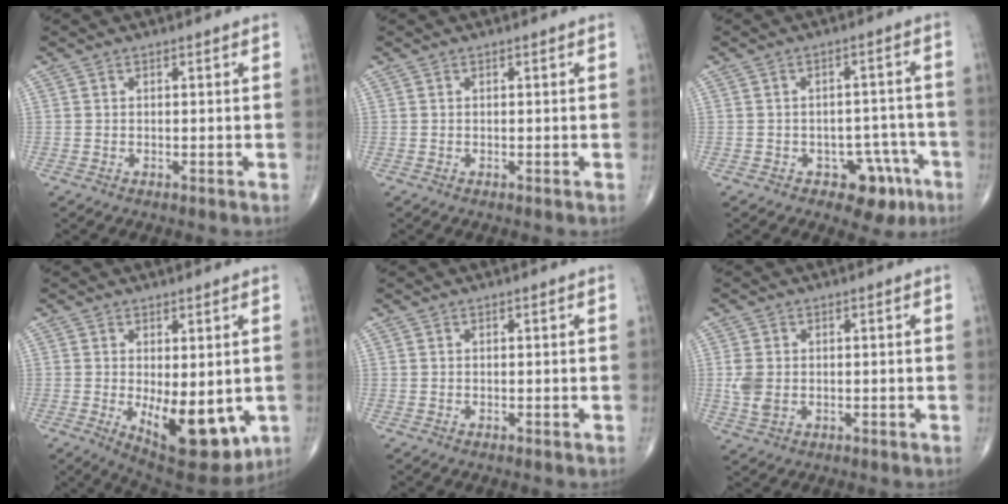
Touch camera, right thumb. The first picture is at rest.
{"total": 0.0}
{"total": 7.3, "force": [-3.9, 4.7, 4.1], "torque": [-0.014, 0.034, -0.046]}
{"total": 13.7, "force": [-2.7, 6.3, 11.9], "torque": [-0.146, -0.028, -0.018]}
{"total": 0.0}
{"total": 4.3, "force": [-0.3, 3.1, 3.1], "torque": [-0.070, -0.002, -0.001]}